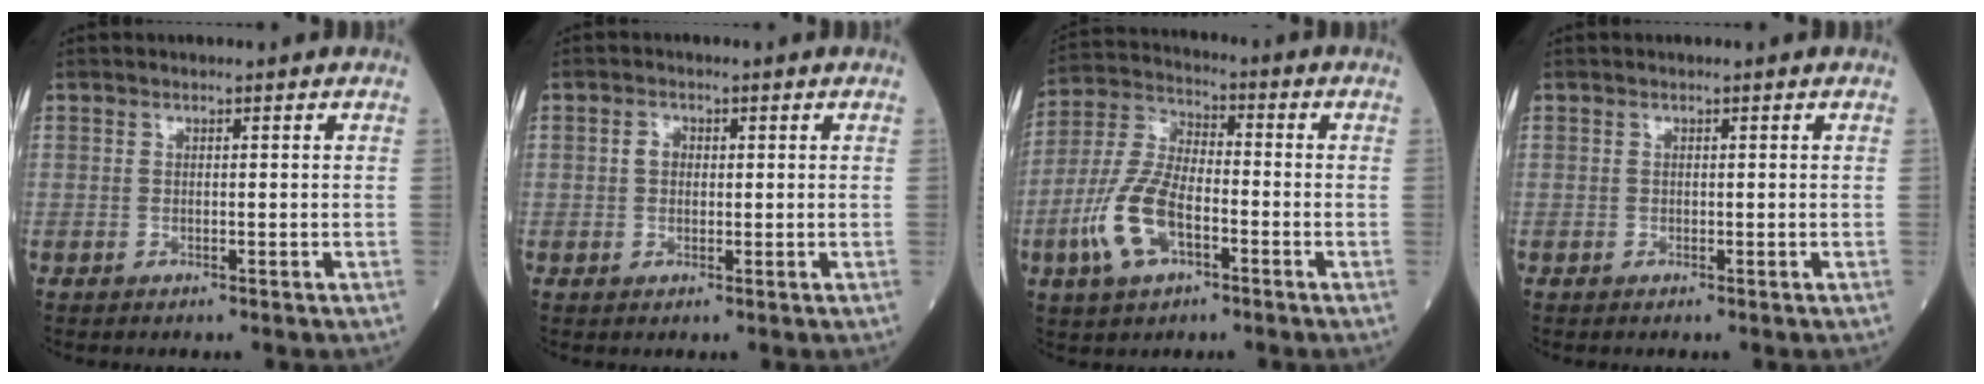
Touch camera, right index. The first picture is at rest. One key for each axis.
{"total": 1.7, "fx": 0.2, "fy": 1.3, "fz": 1.1, "tx": -0.017, "ty": 0.005, "tz": 0.002}
{"total": 11.3, "fx": -4.2, "fy": 4.9, "fz": 9.2, "tx": -0.213, "ty": 0.006, "tz": -0.084}
{"total": 0.0}